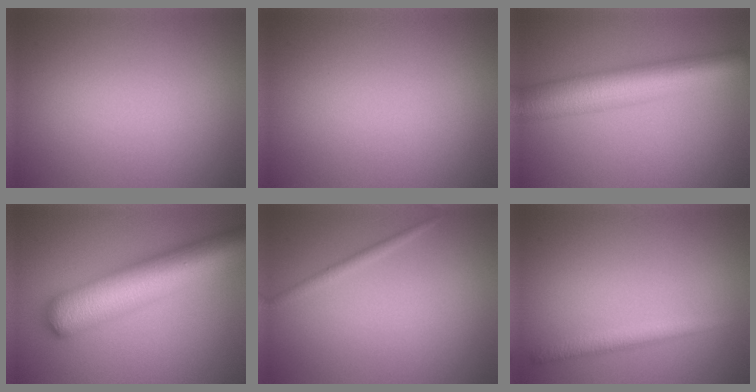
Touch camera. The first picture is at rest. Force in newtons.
{"total": 0.0}
{"total": 8.7, "press": 8.7, "slide": 0.2}
{"total": 10.4, "press": 10.4, "slide": 0.3}
{"total": 1.1, "press": 1.0, "slide": 0.1}
{"total": 2.0, "press": 2.0, "slide": 0.1}